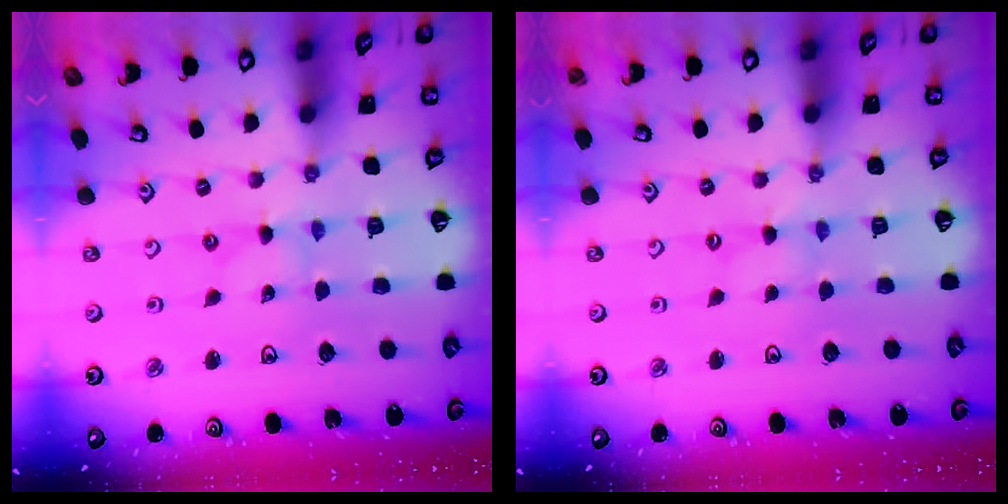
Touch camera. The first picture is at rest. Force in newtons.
{"total": 0.0}